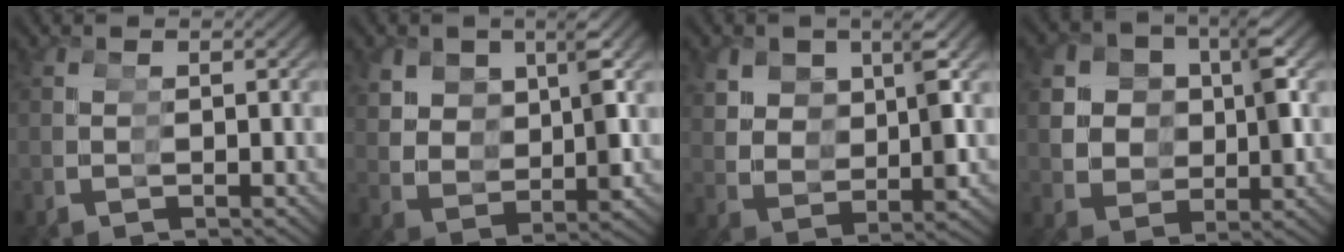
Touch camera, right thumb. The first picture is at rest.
{"total": 3.2, "force": [2.6, 1.5, 1.2], "torque": [-0.043, -0.003, 0.053]}
{"total": 2.9, "force": [2.5, 1.1, 0.9], "torque": [-0.034, 0.000, 0.050]}
{"total": 4.7, "force": [1.3, 4.1, 2.0], "torque": [-0.051, -0.011, 0.035]}